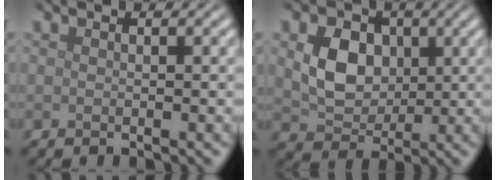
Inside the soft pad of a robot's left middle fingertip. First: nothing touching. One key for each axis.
{"total": 5.2, "fx": 1.0, "fy": 4.1, "fz": 3.1, "tx": -0.067, "ty": -0.003, "tz": 0.015}